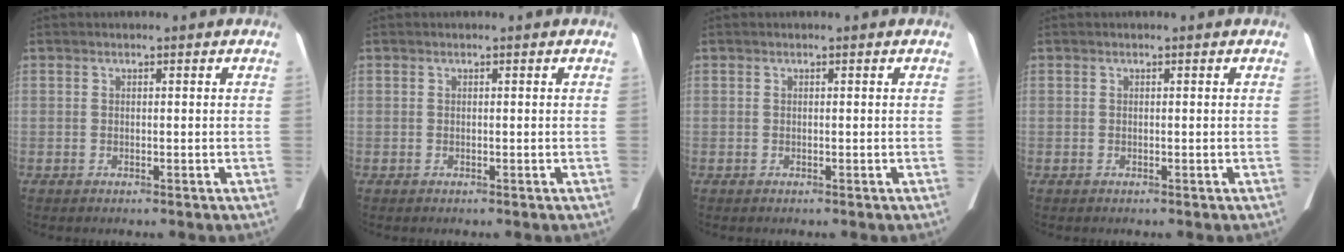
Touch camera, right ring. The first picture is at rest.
{"total": 0.0}
{"total": 0.0}
{"total": 0.0}